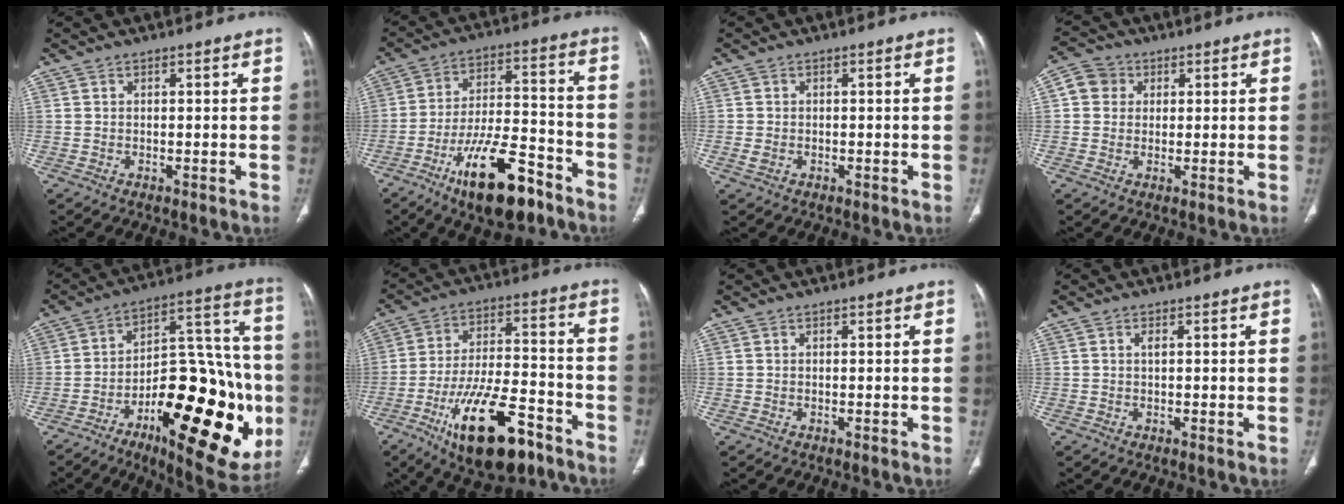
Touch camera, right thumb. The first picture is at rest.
{"total": 16.9, "force": [-10.3, 6.1, 11.9], "torque": [-0.187, 0.067, -0.169]}
{"total": 1.6, "force": [-0.4, 1.3, 0.9], "torque": [-0.019, 0.000, -0.006]}
{"total": 5.1, "force": [1.2, 4.7, 1.5], "torque": [-0.008, 0.008, 0.017]}
{"total": 32.4, "force": [-10.3, 13.4, 27.7], "torque": [-0.353, 0.045, -0.136]}
{"total": 19.1, "force": [-10.7, 7.6, 13.9], "torque": [-0.233, 0.059, -0.170]}
{"total": 0.0}
{"total": 1.4, "force": [0.2, 0.5, 1.3], "torque": [-0.023, 0.000, 0.003]}